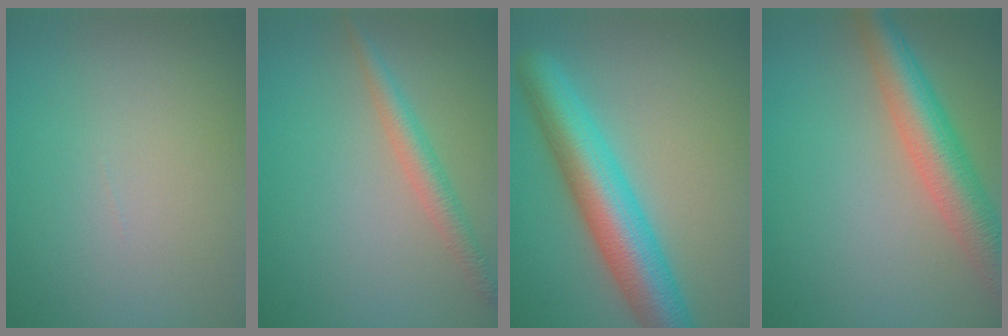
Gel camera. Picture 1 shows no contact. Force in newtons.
{"total": 2.4, "press": 2.4, "slide": 0.1}
{"total": 8.2, "press": 8.2, "slide": 0.3}
{"total": 6.2, "press": 6.2, "slide": 0.1}